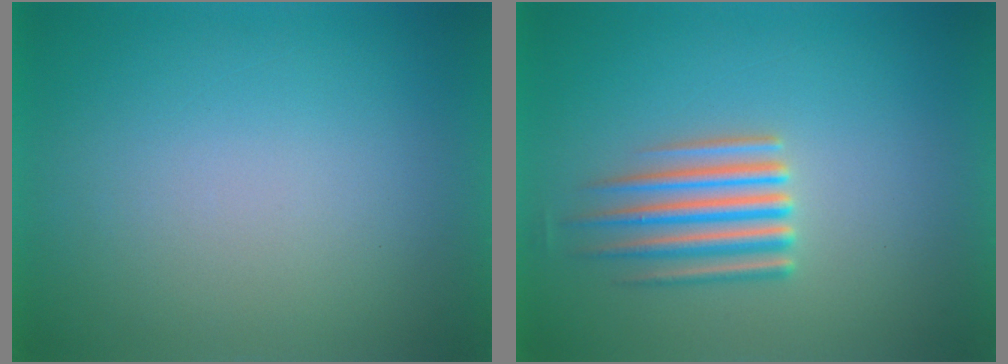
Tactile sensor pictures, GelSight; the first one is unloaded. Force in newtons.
{"total": 3.7}